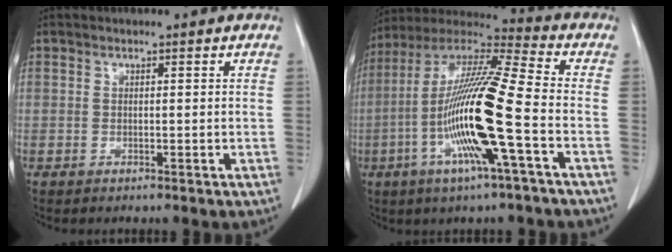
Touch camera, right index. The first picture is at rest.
{"total": 18.2, "force": [-4.6, 0.3, 17.6], "torque": [-0.349, -0.006, -0.097]}